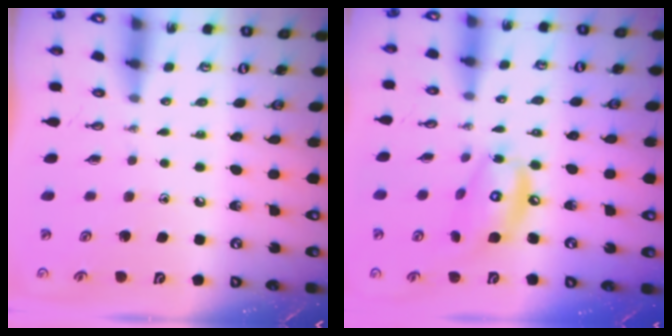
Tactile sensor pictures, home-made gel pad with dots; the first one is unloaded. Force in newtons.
{"total": 12.9, "press": 12.9, "slide": 1.0}